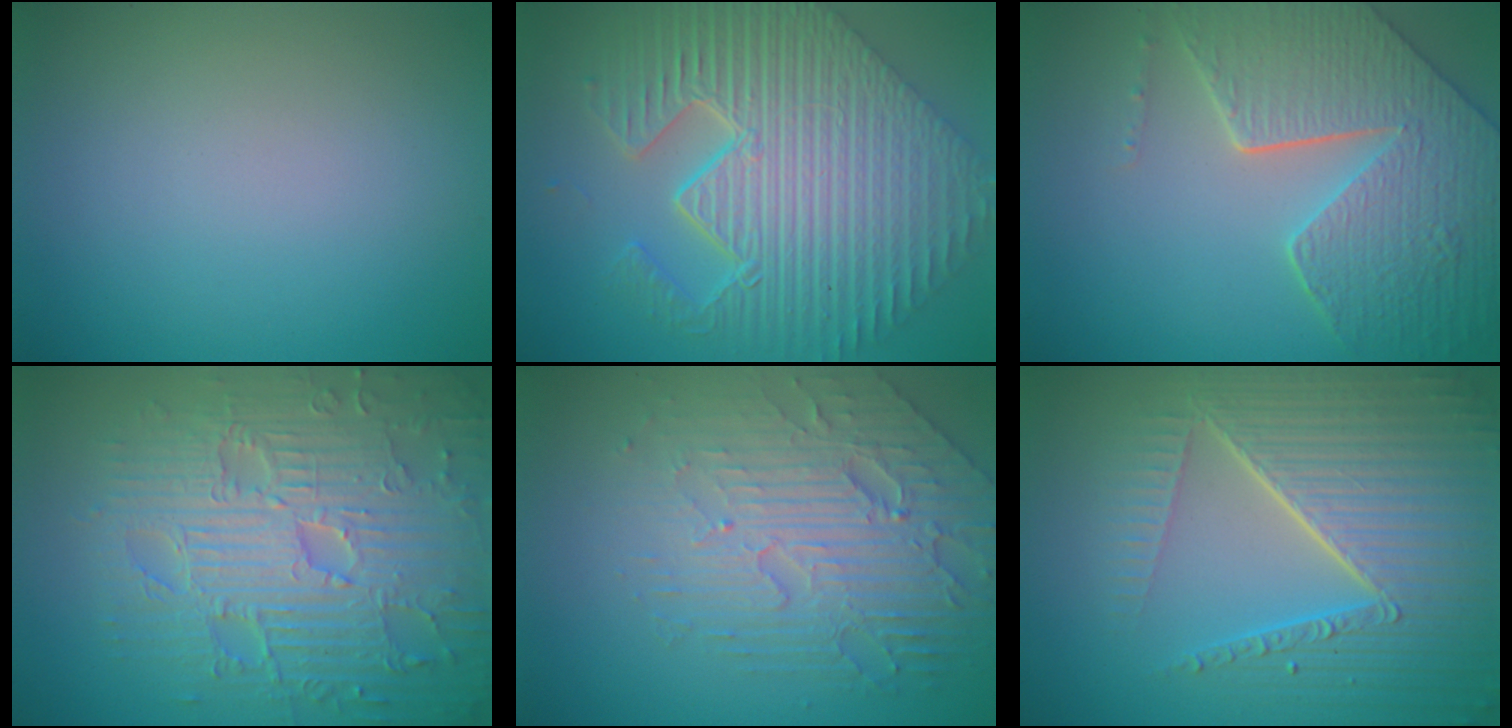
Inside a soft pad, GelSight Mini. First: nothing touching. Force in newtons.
{"total": 11.6, "press": 7.8, "slide": 8.6}
{"total": 8.3, "press": 6.1, "slide": 5.6}
{"total": 10.4, "press": 7.0, "slide": 7.6}
{"total": 6.8, "press": 4.9, "slide": 4.7}
{"total": 9.0, "press": 6.0, "slide": 6.8}